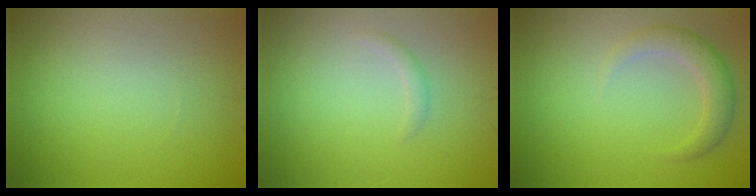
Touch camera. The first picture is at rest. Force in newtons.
{"total": 0.9, "press": 0.9, "slide": 0.1}
{"total": 2.8, "press": 2.8, "slide": 0.2}